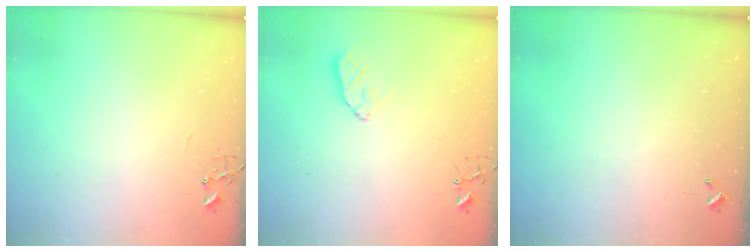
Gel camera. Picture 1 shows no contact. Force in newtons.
{"total": 7.6, "press": 7.6, "slide": 0.5}
{"total": 0.0}